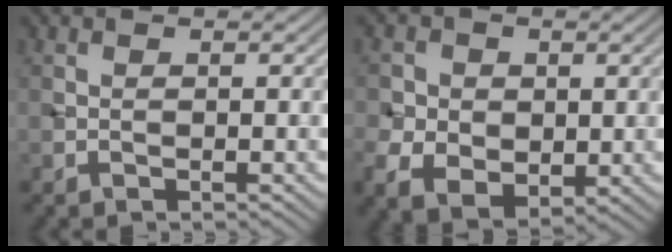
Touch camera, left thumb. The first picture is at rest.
{"total": 6.9, "force": [-0.1, 5.8, 3.8], "torque": [-0.098, -0.012, -0.004]}